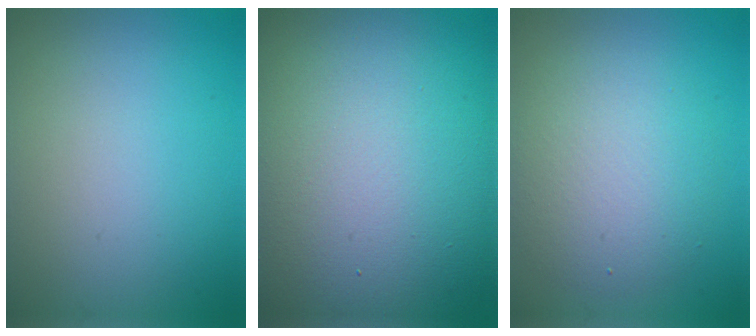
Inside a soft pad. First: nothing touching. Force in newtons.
{"total": 20.7, "press": 20.7, "slide": 1.2}
{"total": 5.1, "press": 5.1, "slide": 0.2}